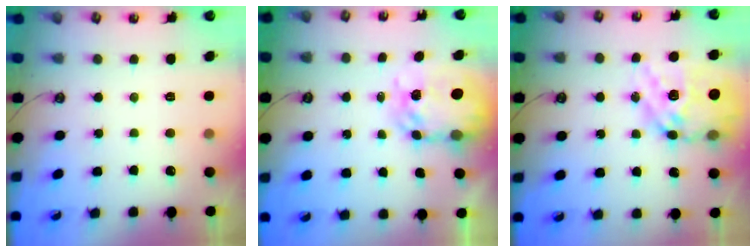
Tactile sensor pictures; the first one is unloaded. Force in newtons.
{"total": 9.2, "press": 9.1, "slide": 0.8}
{"total": 21.5, "press": 21.4, "slide": 2.2}